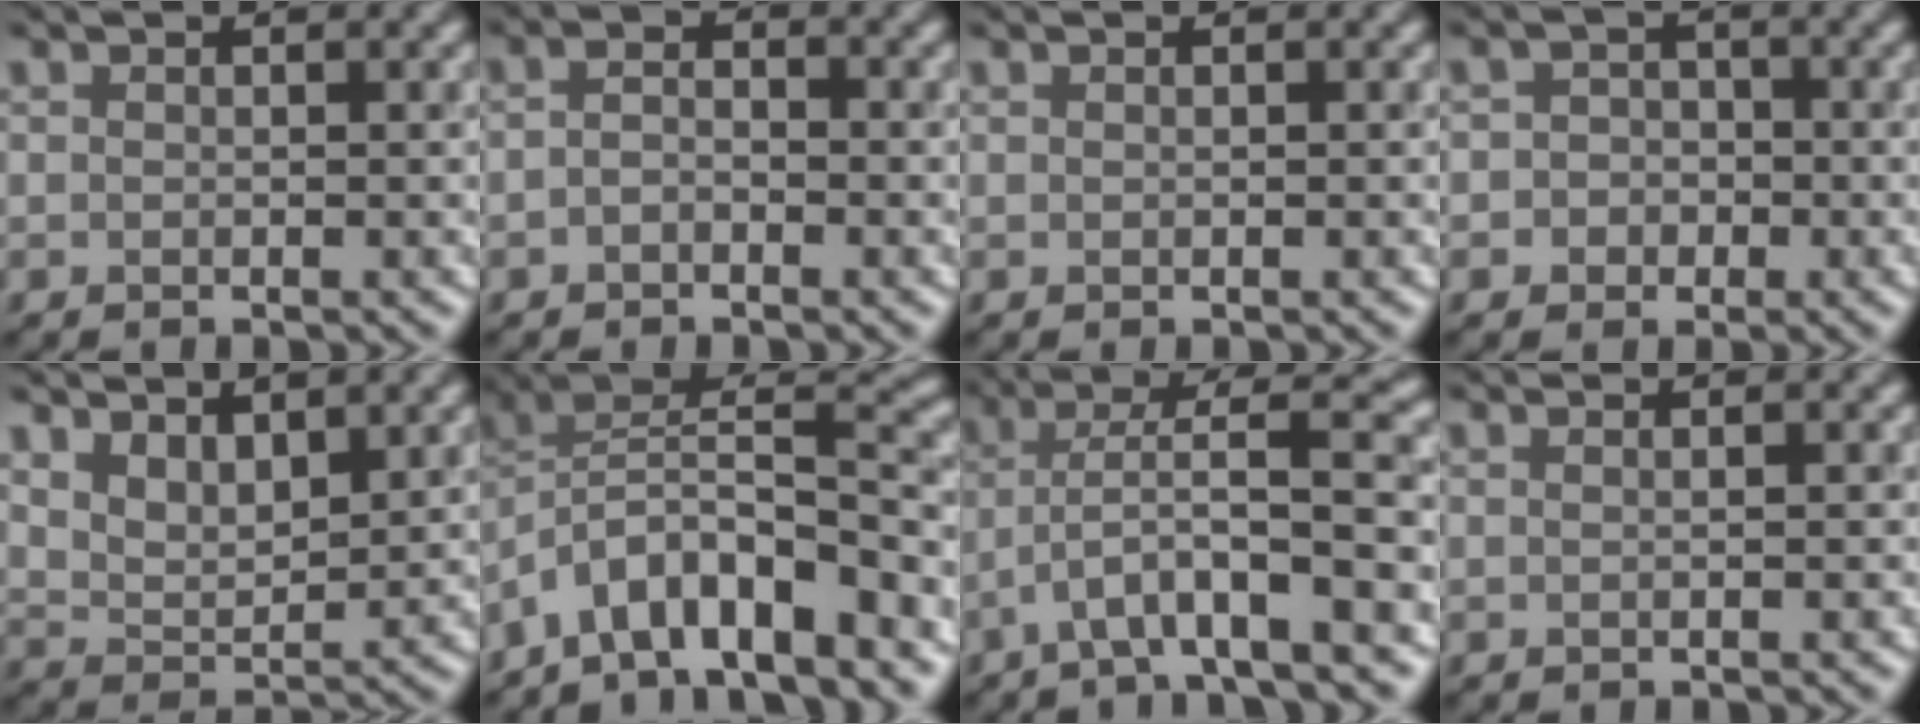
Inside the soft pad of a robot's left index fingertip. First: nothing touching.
{"total": 1.1, "force": [-0.9, 0.4, 0.4], "torque": [-0.013, 0.001, -0.015]}
{"total": 0.0}
{"total": 2.2, "force": [-0.7, 2.1, 0.1], "torque": [0.025, 0.005, -0.026]}
{"total": 3.3, "force": [2.3, 1.4, 1.8], "torque": [-0.044, -0.007, 0.055]}
{"total": 9.2, "force": [-6.0, 3.0, 6.3], "torque": [-0.089, 0.015, -0.104]}
{"total": 6.9, "force": [-2.6, 0.9, 6.4], "torque": [-0.103, 0.023, -0.040]}
{"total": 1.8, "force": [0.7, 1.0, 1.3], "torque": [0.001, 0.007, -0.017]}